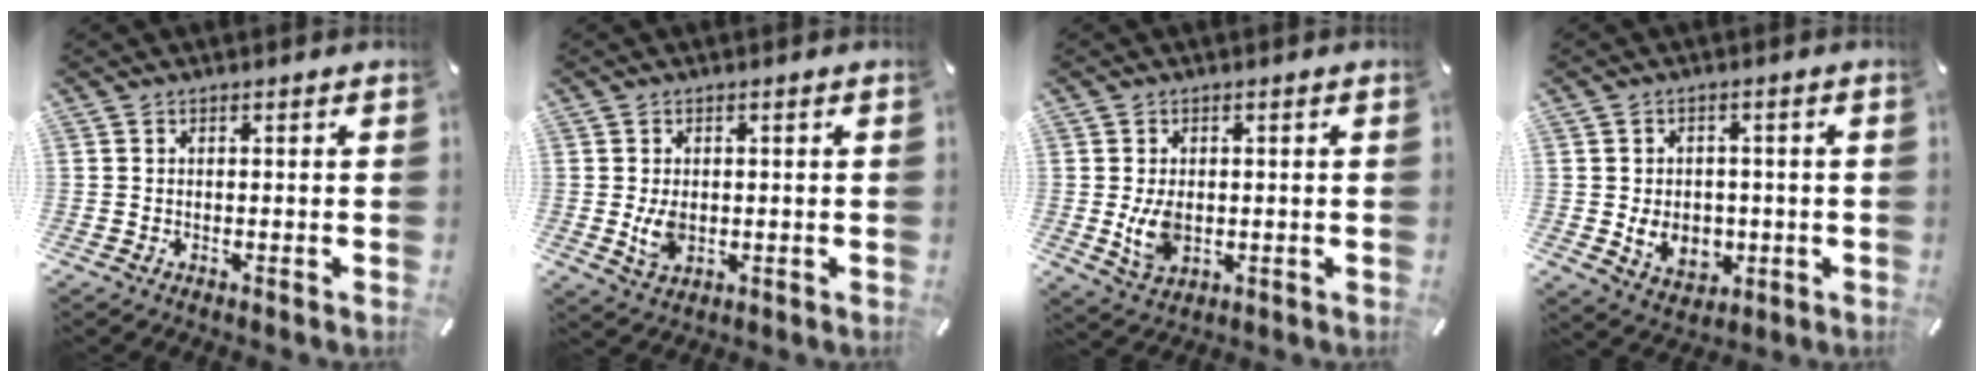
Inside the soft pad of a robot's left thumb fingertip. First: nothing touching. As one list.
[{"total": 4.9, "force": [-0.2, 3.4, 3.5], "torque": [-0.067, -0.008, -0.008]}, {"total": 6.6, "force": [-0.3, 4.6, 4.7], "torque": [-0.100, -0.009, -0.009]}, {"total": 7.9, "force": [-1.2, 6.5, 4.4], "torque": [-0.080, 0.001, -0.022]}]